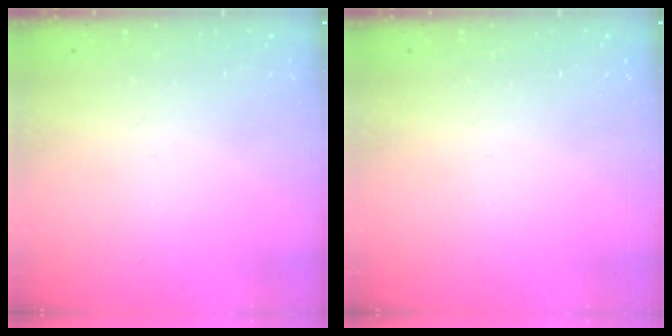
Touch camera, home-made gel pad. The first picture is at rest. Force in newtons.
{"total": 0.0}